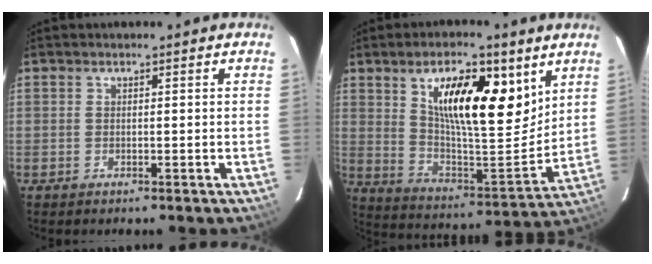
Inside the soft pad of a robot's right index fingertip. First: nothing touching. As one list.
[{"total": 18.7, "force": [9.1, 6.8, 14.9], "torque": [-0.239, 0.003, 0.160]}]